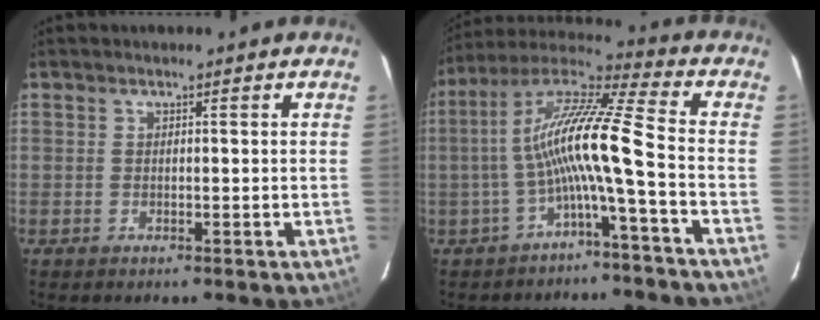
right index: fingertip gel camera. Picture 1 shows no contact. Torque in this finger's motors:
{"motor_torque": [1.38, -0.66, 0.97, 0.21]}